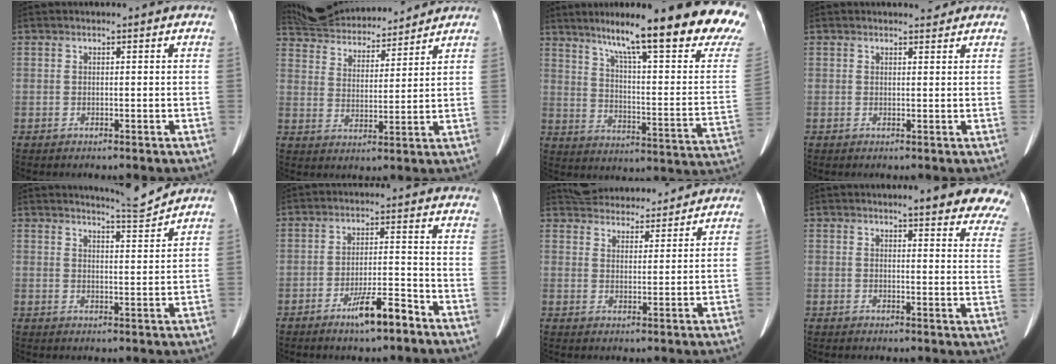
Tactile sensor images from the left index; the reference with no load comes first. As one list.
[{"total": 15.8, "force": [14.8, 3.5, 4.5], "torque": [-0.087, 0.026, 0.242]}, {"total": 26.2, "force": [20.1, 1.2, 16.8], "torque": [-0.212, -0.062, 0.262]}, {"total": 1.6, "force": [1.5, 0.4, 0.4], "torque": [-0.006, -0.003, 0.021]}, {"total": 4.2, "force": [3.9, -1.5, -0.2], "torque": [-0.007, -0.024, 0.066]}, {"total": 6.5, "force": [-4.6, 0.8, 4.5], "torque": [-0.081, -0.003, -0.078]}, {"total": 11.8, "force": [11.0, 3.6, 2.3], "torque": [-0.034, 0.029, 0.164]}, {"total": 13.3, "force": [12.0, 1.6, 5.7], "torque": [-0.037, -0.032, 0.110]}]